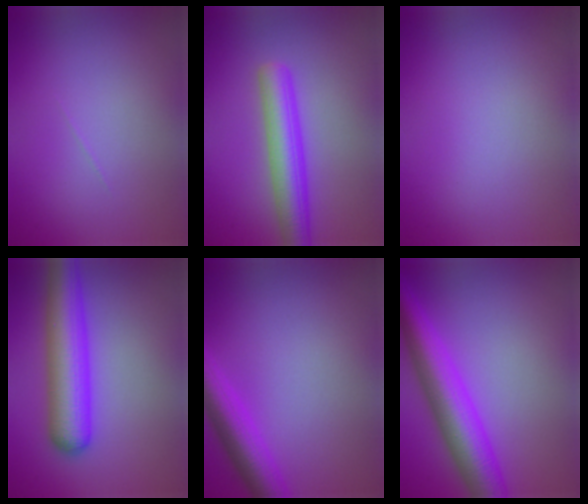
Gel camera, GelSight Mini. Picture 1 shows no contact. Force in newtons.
{"total": 4.9, "press": 4.9, "slide": 0.1}
{"total": 0.0}
{"total": 6.9, "press": 6.9, "slide": 0.2}
{"total": 4.5, "press": 4.5, "slide": 0.3}
{"total": 7.5, "press": 7.5, "slide": 0.2}